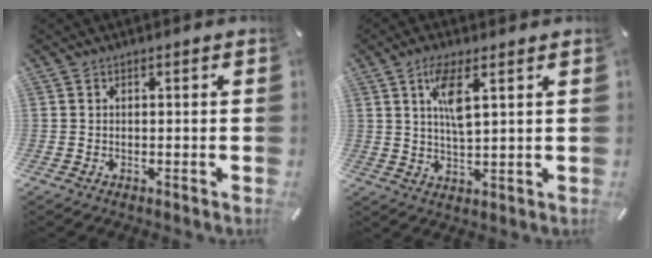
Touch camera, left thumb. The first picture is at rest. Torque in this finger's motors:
{"motor_torque": [1.16, 1.43, 1.01, -0.94, 0.37]}